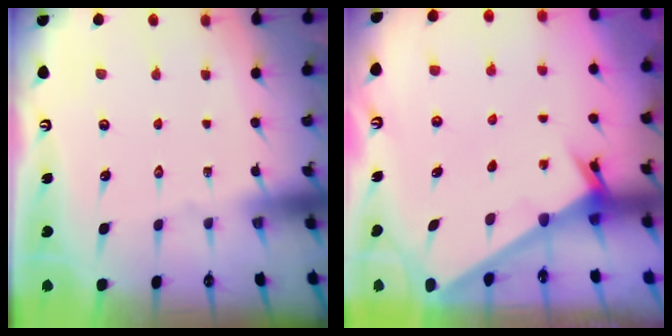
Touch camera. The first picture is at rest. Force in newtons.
{"total": 2.3, "press": 2.3, "slide": 0.3}